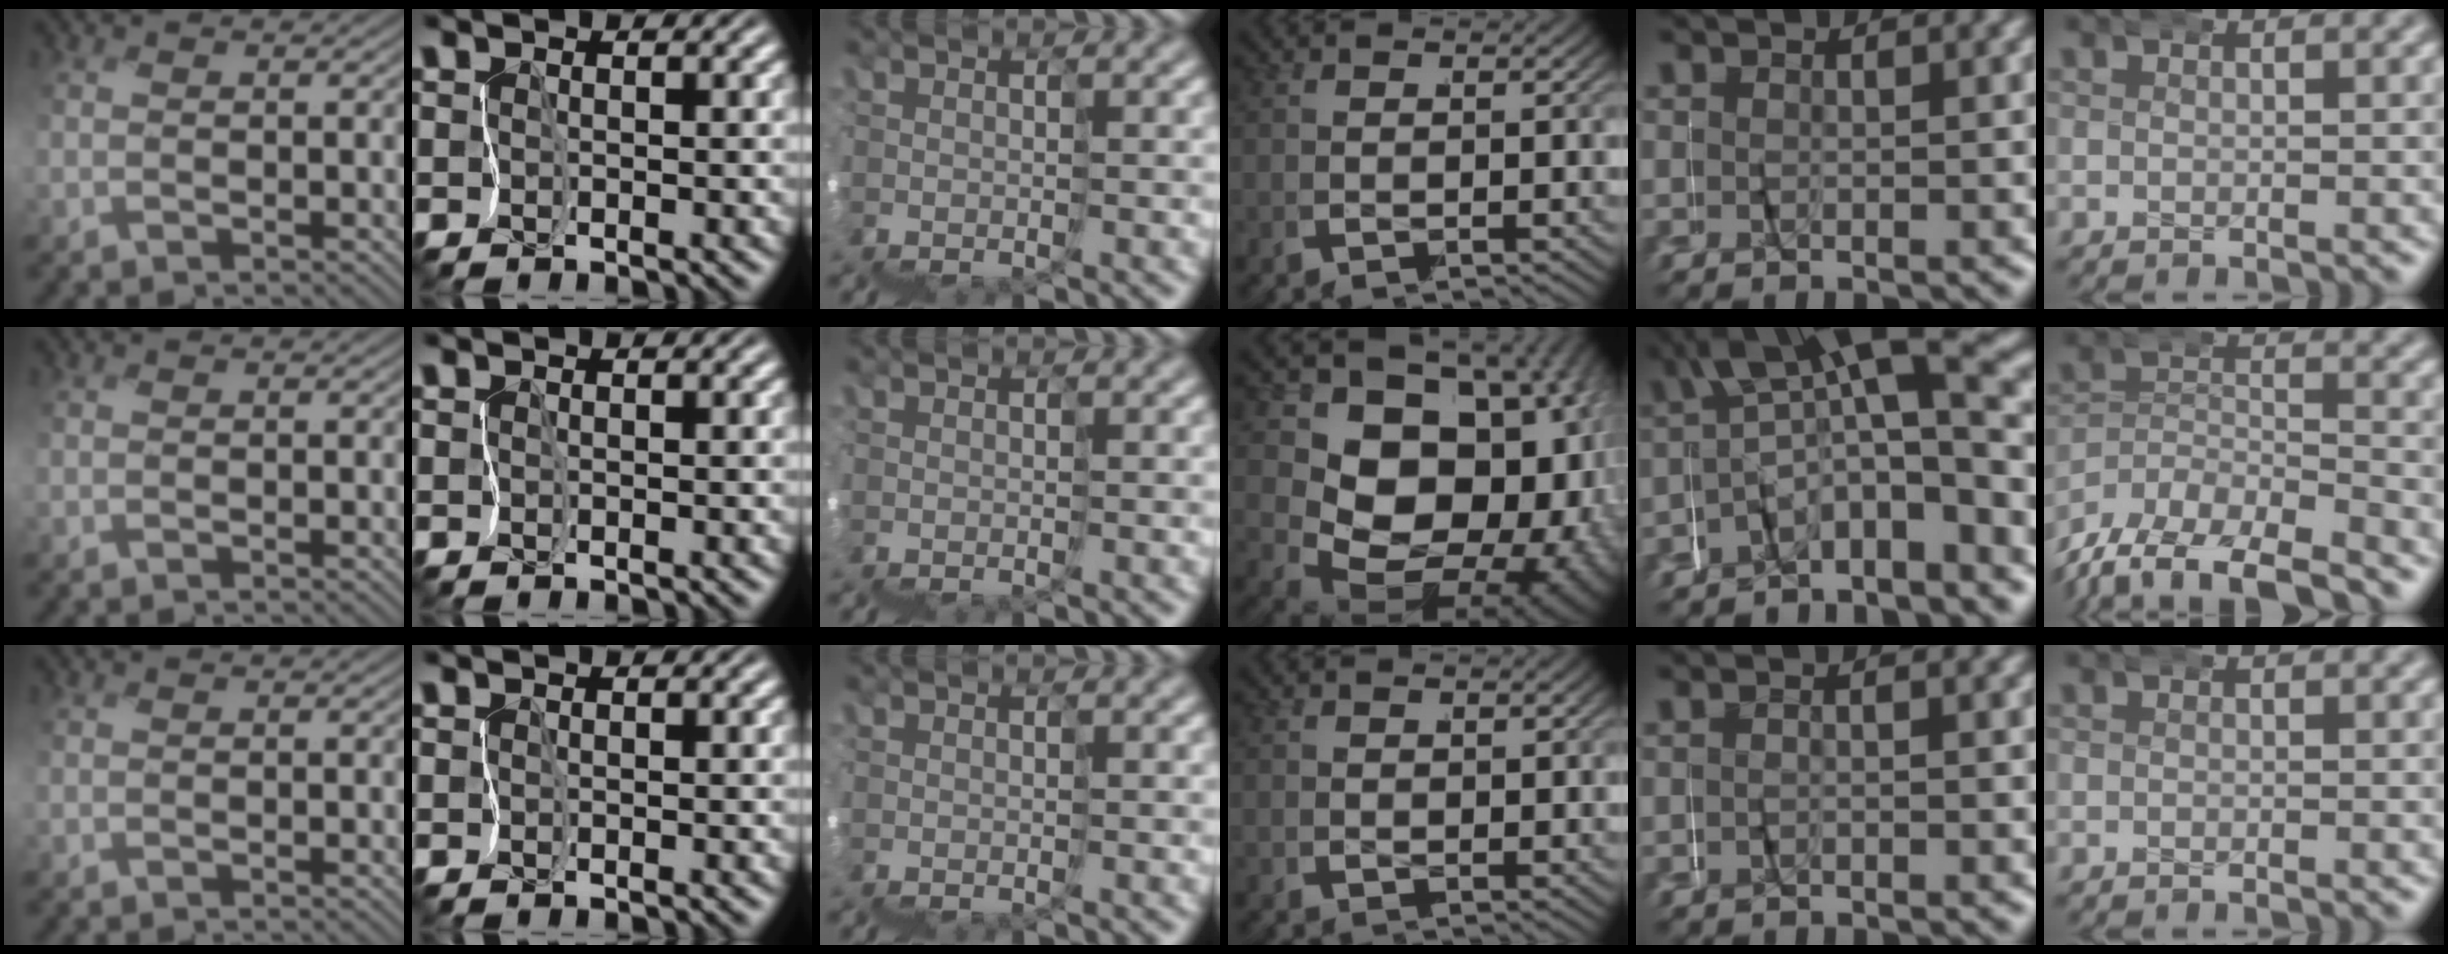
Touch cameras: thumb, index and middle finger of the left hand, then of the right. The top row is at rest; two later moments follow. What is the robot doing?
{"motion": "wrap", "object": "netting"}